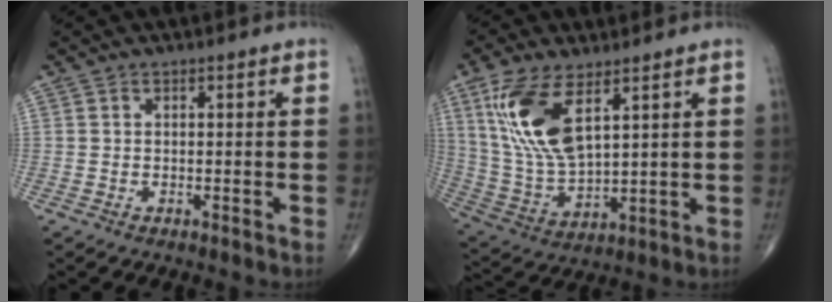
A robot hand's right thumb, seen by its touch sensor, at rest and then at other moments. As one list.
[{"total": 14.8, "force": [6.5, 6.4, 11.7], "torque": [-0.240, -0.024, 0.140]}]